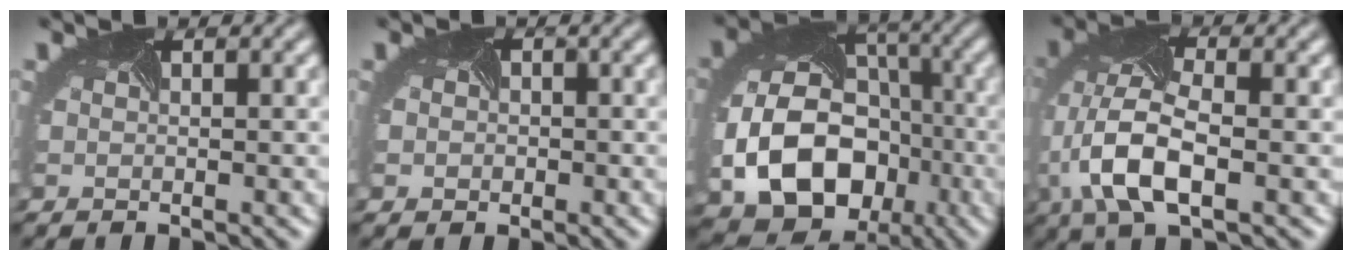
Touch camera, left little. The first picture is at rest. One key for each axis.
{"total": 2.2, "fx": -0.1, "fy": 2.0, "fz": 0.9, "tx": -0.008, "ty": 0.000, "tz": -0.004}
{"total": 11.7, "fx": -3.4, "fy": 8.8, "fz": 7.0, "tx": -0.141, "ty": -0.035, "tz": -0.044}
{"total": 7.9, "fx": -2.0, "fy": 3.9, "fz": 6.5, "tx": -0.154, "ty": -0.005, "tz": -0.041}